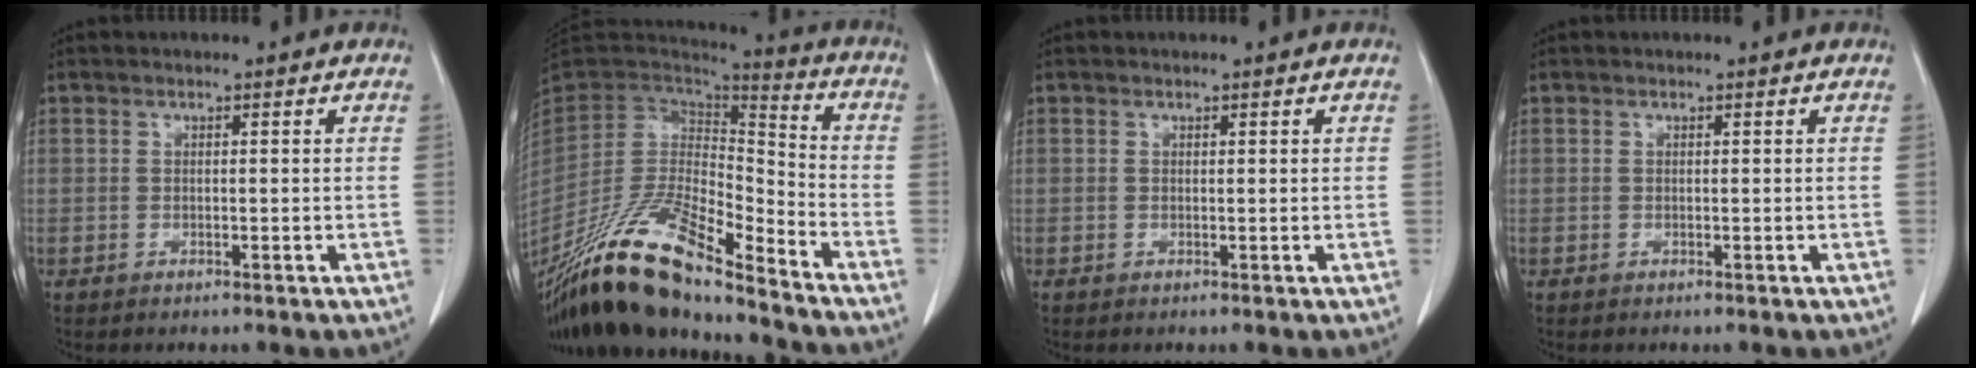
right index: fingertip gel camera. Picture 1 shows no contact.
{"total": 20.2, "force": [-16.1, 3.8, 11.6], "torque": [-0.233, -0.005, -0.302]}
{"total": 0.0}
{"total": 0.0}